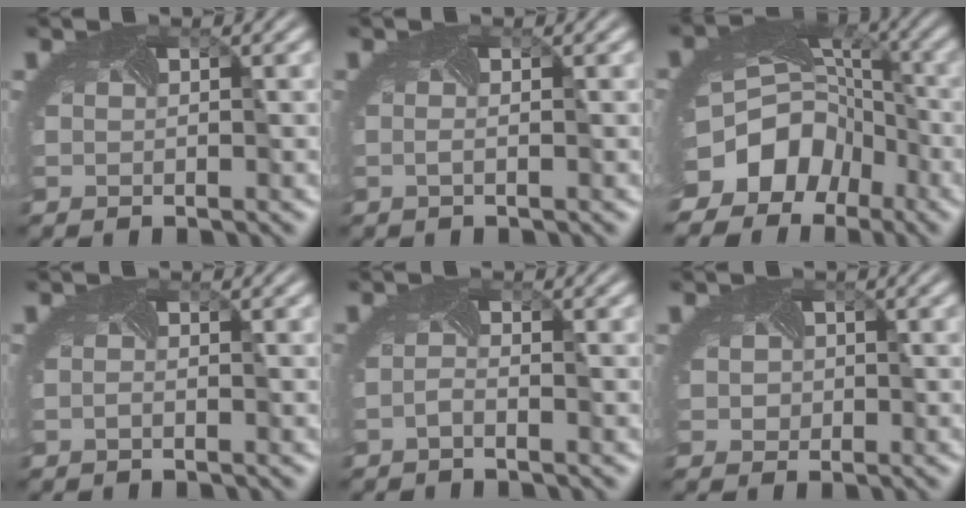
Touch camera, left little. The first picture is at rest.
{"total": 0.5, "force": [-0.3, -0.3, 0.3], "torque": [-0.011, -0.001, -0.006]}
{"total": 11.3, "force": [-6.0, 8.7, 4.1], "torque": [-0.088, -0.025, -0.093]}
{"total": 0.5, "force": [-0.5, -0.3, 0.0], "torque": [-0.007, -0.002, -0.009]}
{"total": 0.8, "force": [-0.8, -0.3, 0.2], "torque": [-0.011, -0.003, -0.016]}
{"total": 2.2, "force": [0.3, 2.0, 0.9], "torque": [-0.007, 0.007, -0.003]}